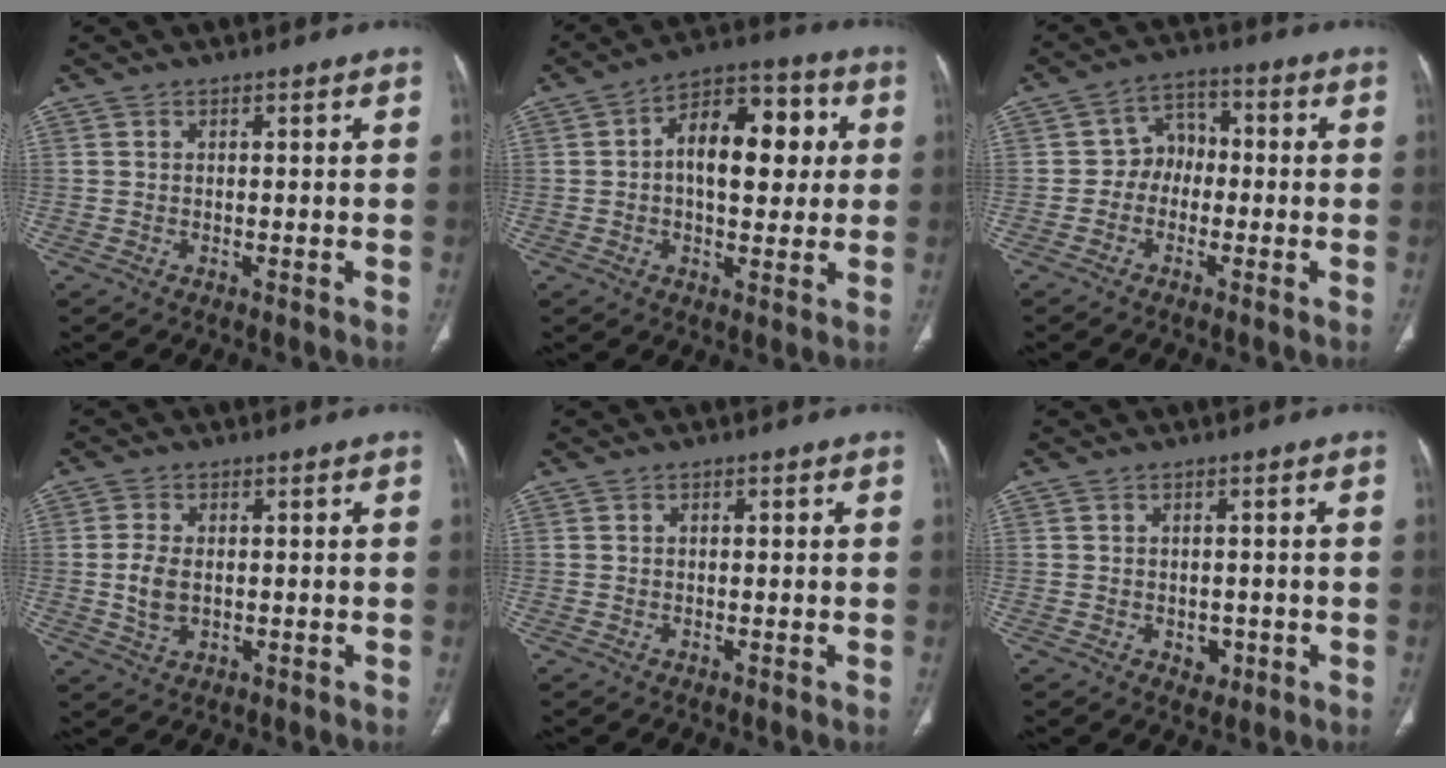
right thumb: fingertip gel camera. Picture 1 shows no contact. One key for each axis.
{"total": 14.6, "fx": 1.8, "fy": 8.2, "fz": 11.9, "tx": -0.148, "ty": 0.024, "tz": 0.021}
{"total": 6.1, "fx": -1.1, "fy": 4.9, "fz": 3.3, "tx": -0.025, "ty": 0.029, "tz": -0.034}
{"total": 5.1, "fx": -0.1, "fy": 3.2, "fz": 3.9, "tx": -0.082, "ty": -0.002, "tz": 0.002}
{"total": 0.8, "fx": 0.1, "fy": 0.3, "fz": 0.7, "tx": -0.017, "ty": 0.004, "tz": 0.004}
{"total": 2.4, "fx": -0.9, "fy": 1.9, "fz": 1.2, "tx": -0.007, "ty": 0.004, "tz": -0.007}